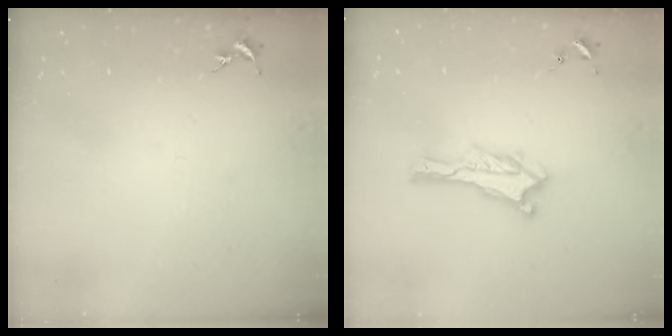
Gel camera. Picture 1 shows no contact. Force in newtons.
{"total": 0.0}